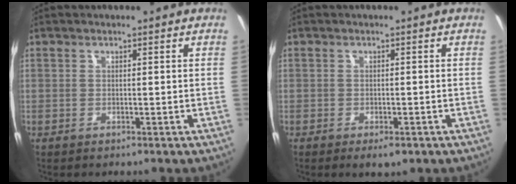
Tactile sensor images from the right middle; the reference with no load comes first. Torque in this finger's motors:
{"motor_torque": [0.85, -1.28, -0.10, -0.01]}